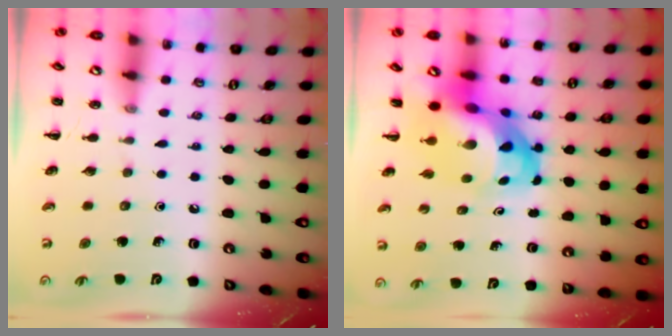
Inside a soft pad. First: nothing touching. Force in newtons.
{"total": 10.2, "press": 9.8, "slide": 3.0}